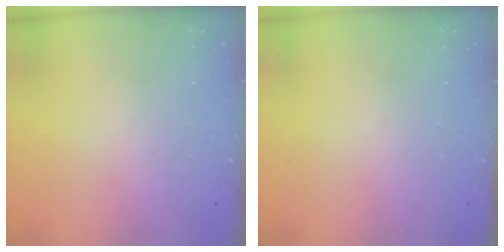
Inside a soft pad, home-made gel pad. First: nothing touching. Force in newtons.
{"total": 0.0}